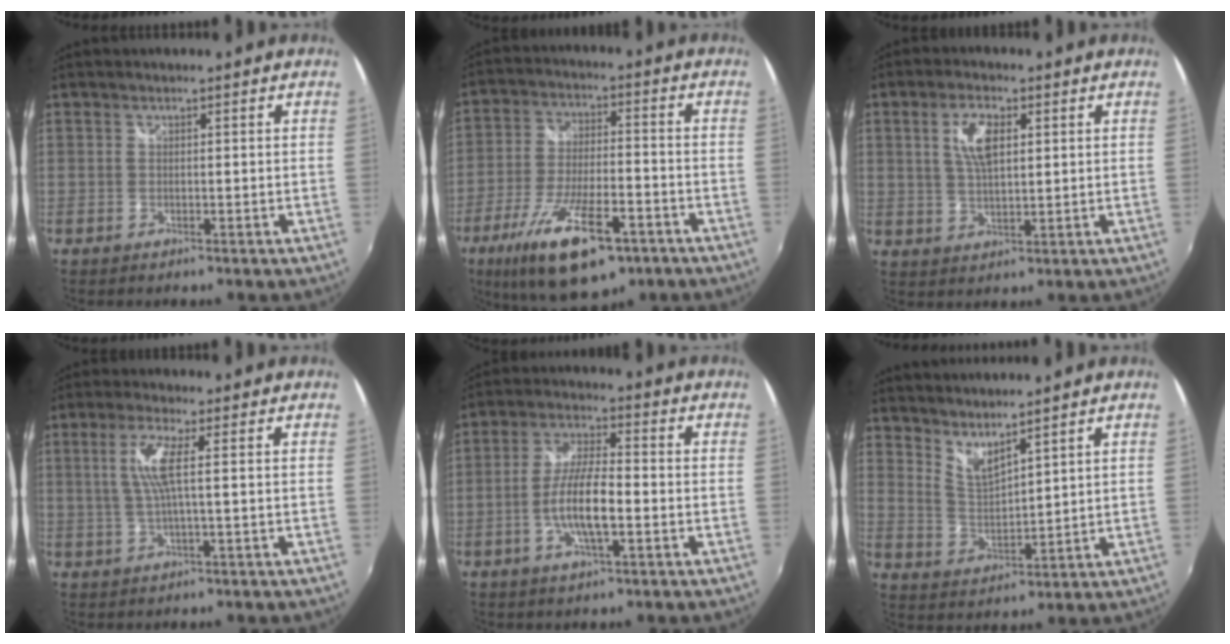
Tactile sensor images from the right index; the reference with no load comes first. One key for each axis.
{"total": 18.3, "fx": -10.5, "fy": 6.5, "fz": 13.5, "tx": -0.262, "ty": -0.035, "tz": -0.174}
{"total": 6.6, "fx": 2.0, "fy": 2.8, "fz": 5.6, "tx": -0.106, "ty": 0.006, "tz": 0.039}
{"total": 5.7, "fx": 0.8, "fy": -0.1, "fz": 5.7, "tx": -0.114, "ty": -0.002, "tz": 0.021}
{"total": 9.3, "fx": -2.7, "fy": 2.2, "fz": 8.7, "tx": -0.175, "ty": 0.001, "tz": -0.050}
{"total": 6.3, "fx": 5.5, "fy": 1.1, "fz": 3.0, "tx": -0.052, "ty": -0.009, "tz": 0.106}